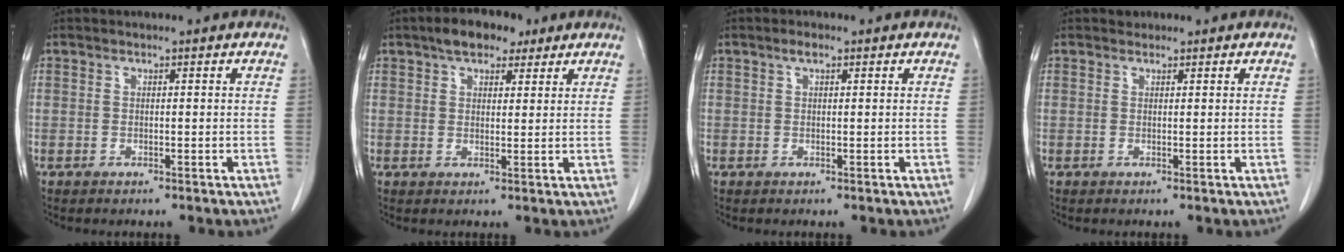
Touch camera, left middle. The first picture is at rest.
{"total": 6.1, "force": [4.1, 2.9, 3.5], "torque": [-0.055, 0.019, 0.066]}
{"total": 1.9, "force": [1.1, 0.8, 1.3], "torque": [-0.025, 0.007, 0.019]}
{"total": 0.8, "force": [0.7, 0.4, 0.0], "torque": [-0.004, 0.003, 0.010]}